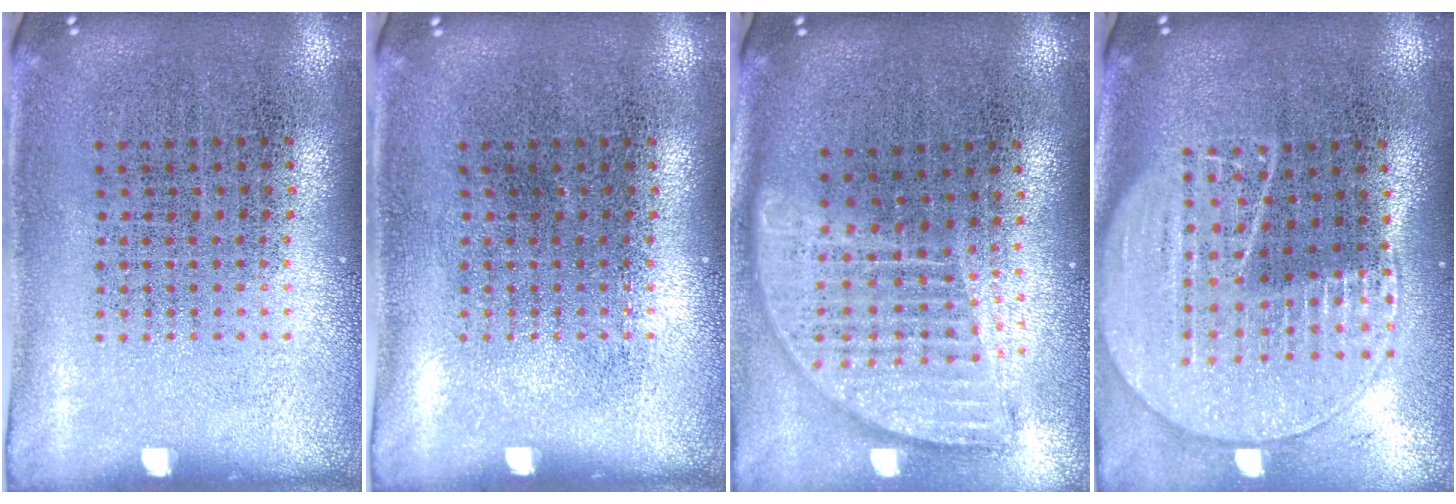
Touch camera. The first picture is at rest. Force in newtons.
{"total": 0.0}
{"total": 1.8, "press": 1.5, "slide": 1.0}
{"total": 1.9, "press": 1.8, "slide": 0.8}